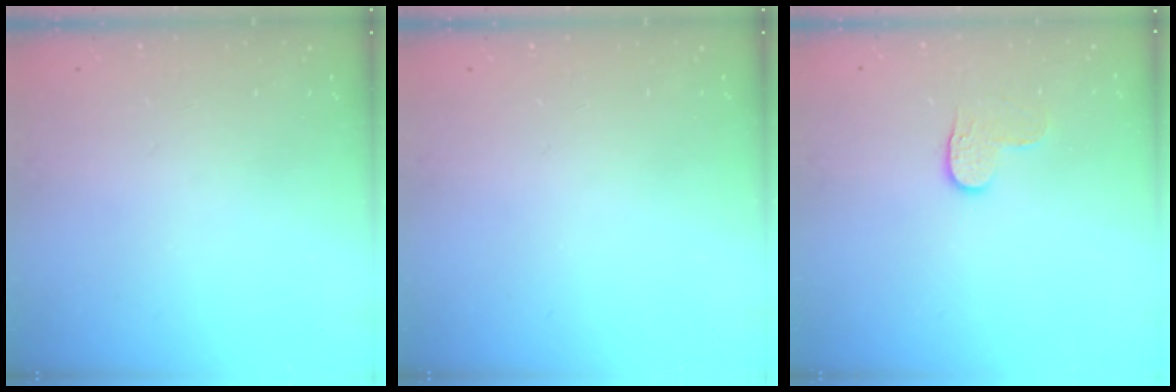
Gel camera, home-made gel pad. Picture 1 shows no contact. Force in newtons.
{"total": 0.0}
{"total": 4.2, "press": 4.2, "slide": 0.5}